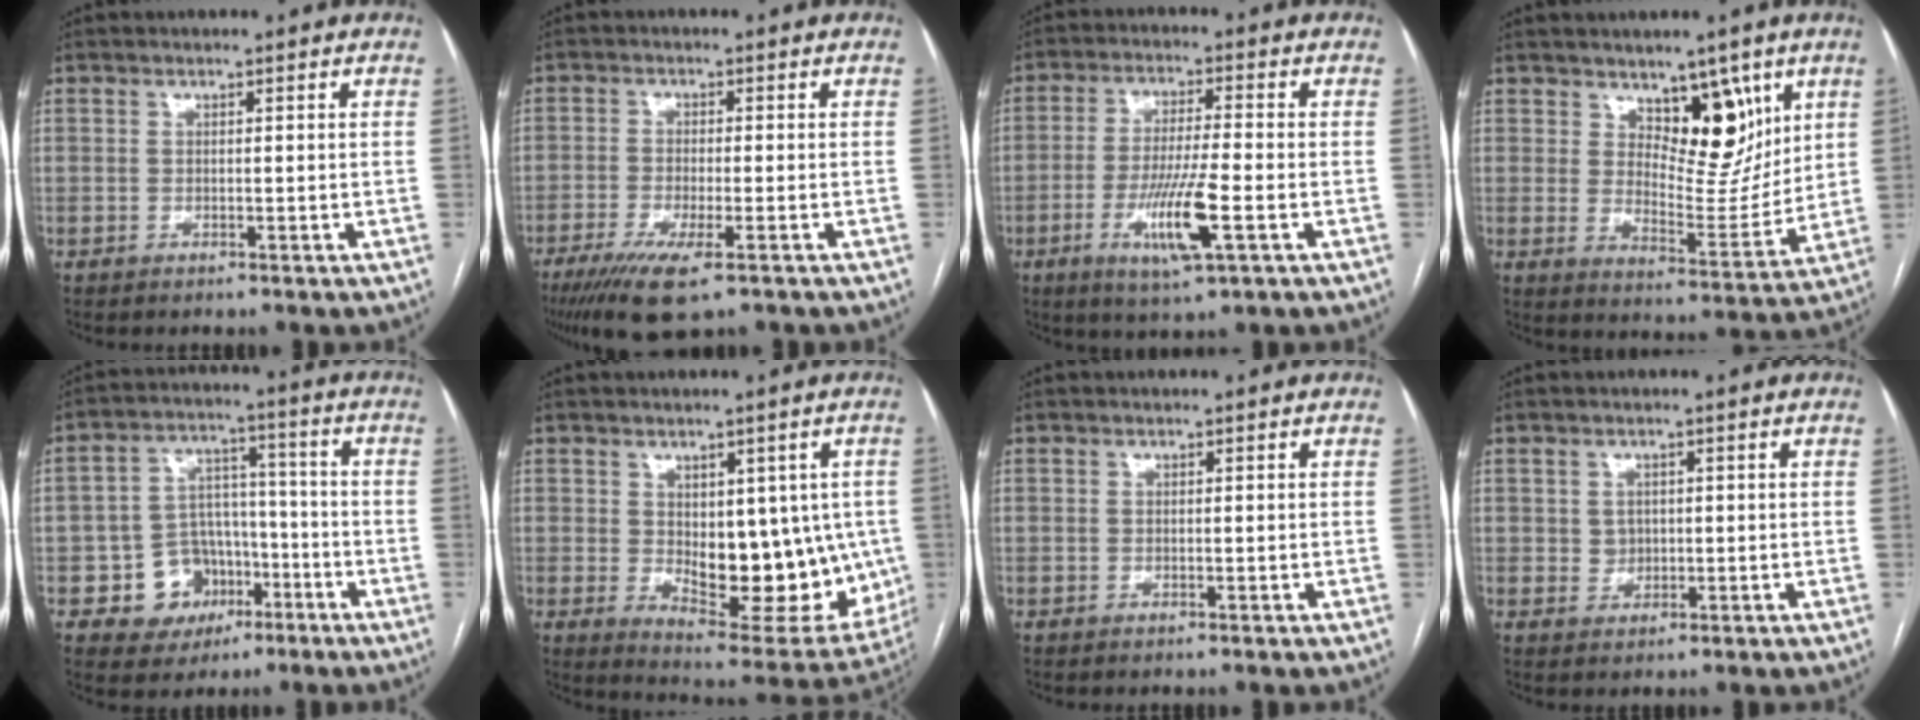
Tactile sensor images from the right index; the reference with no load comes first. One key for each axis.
{"total": 8.8, "fx": -5.5, "fy": 1.5, "fz": 6.7, "tx": -0.120, "ty": -0.023, "tz": -0.090}
{"total": 10.0, "fx": -3.4, "fy": 0.5, "fz": 9.4, "tx": -0.179, "ty": -0.018, "tz": -0.060}
{"total": 9.8, "fx": 5.5, "fy": 4.7, "fz": 6.7, "tx": -0.086, "ty": -0.008, "tz": 0.096}
{"total": 9.3, "fx": -3.9, "fy": 8.0, "fz": 2.8, "tx": -0.037, "ty": 0.028, "tz": -0.052}
{"total": 16.5, "fx": -0.4, "fy": 7.8, "fz": 14.5, "tx": -0.189, "ty": -0.009, "tz": 0.021}
{"total": 0.0}
{"total": 2.0, "fx": 0.4, "fy": 1.8, "fz": 0.8, "tx": -0.012, "ty": -0.002, "tz": 0.010}